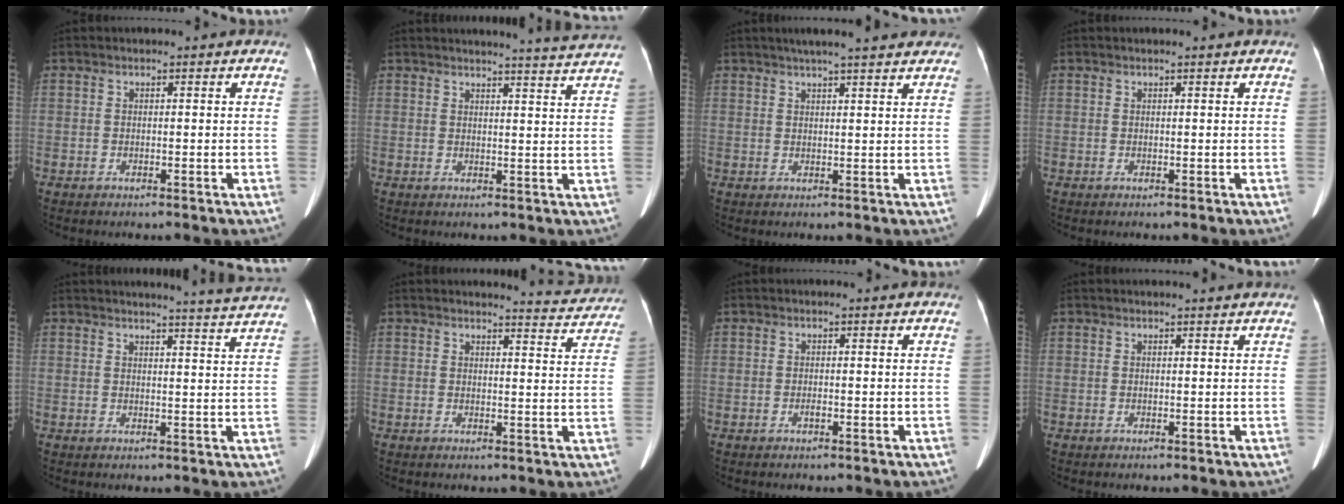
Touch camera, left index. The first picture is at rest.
{"total": 7.1, "force": [6.8, -1.5, 1.4], "torque": [-0.028, -0.021, 0.069]}
{"total": 11.7, "force": [9.9, 1.4, 6.1], "torque": [-0.082, 0.025, 0.118]}
{"total": 0.8, "force": [0.7, 0.0, 0.4], "torque": [-0.006, 0.009, 0.012]}
{"total": 7.9, "force": [7.5, -1.8, 1.7], "torque": [-0.031, -0.029, 0.078]}
{"total": 5.9, "force": [5.9, 0.2, -0.2], "torque": [0.000, -0.021, 0.055]}
{"total": 0.5, "force": [-0.3, 0.1, 0.4], "torque": [-0.009, -0.001, -0.005]}
{"total": 1.9, "force": [1.8, -0.4, 0.5], "torque": [-0.013, 0.003, 0.022]}